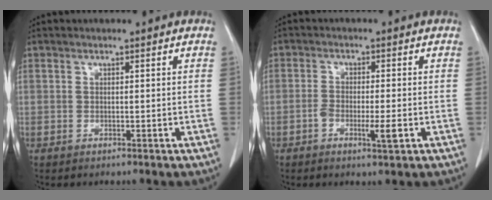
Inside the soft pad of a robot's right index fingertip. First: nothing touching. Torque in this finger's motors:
{"motor_torque": [0.12, -0.07, 0.10, 0.02]}